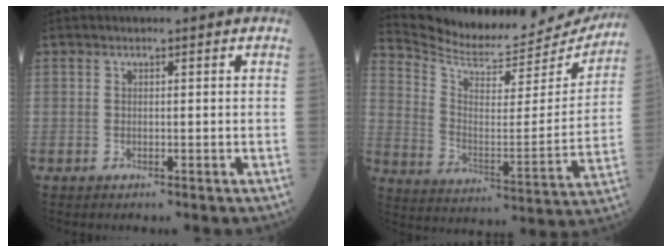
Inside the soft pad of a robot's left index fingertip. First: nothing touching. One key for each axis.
{"total": 21.6, "fx": 21.1, "fy": 3.2, "fz": 3.4, "tx": -0.066, "ty": -0.082, "tz": 0.294}